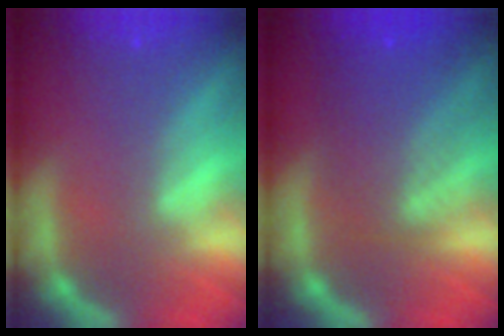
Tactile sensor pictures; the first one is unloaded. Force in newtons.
{"total": 6.0}